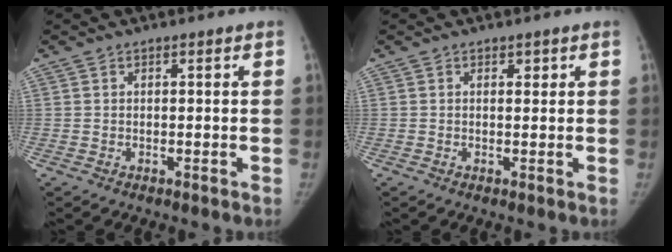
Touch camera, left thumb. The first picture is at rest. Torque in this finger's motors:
{"motor_torque": [-0.02, -0.01, -0.18, 0.25, -0.02]}